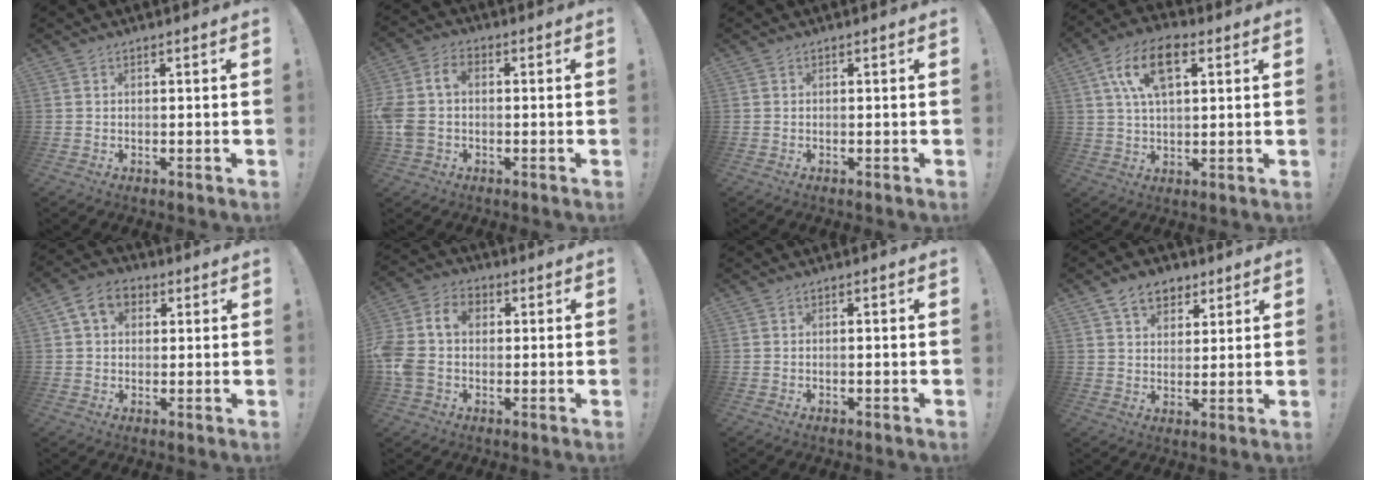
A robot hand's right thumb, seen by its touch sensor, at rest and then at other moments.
{"total": 9.1, "force": [0.0, 6.3, 6.6], "torque": [-0.145, 0.004, 0.002]}
{"total": 0.0}
{"total": 13.3, "force": [5.0, 7.0, 10.2], "torque": [-0.172, 0.006, 0.094]}
{"total": 8.2, "force": [3.0, 6.0, 4.7], "torque": [-0.081, 0.007, 0.058]}
{"total": 12.6, "force": [0.9, 9.3, 8.4], "torque": [-0.172, 0.016, 0.017]}
{"total": 0.8, "force": [-0.5, 0.0, 0.7], "torque": [-0.010, 0.000, -0.009]}
{"total": 9.0, "force": [5.2, 6.3, 3.9], "torque": [-0.059, -0.016, 0.101]}